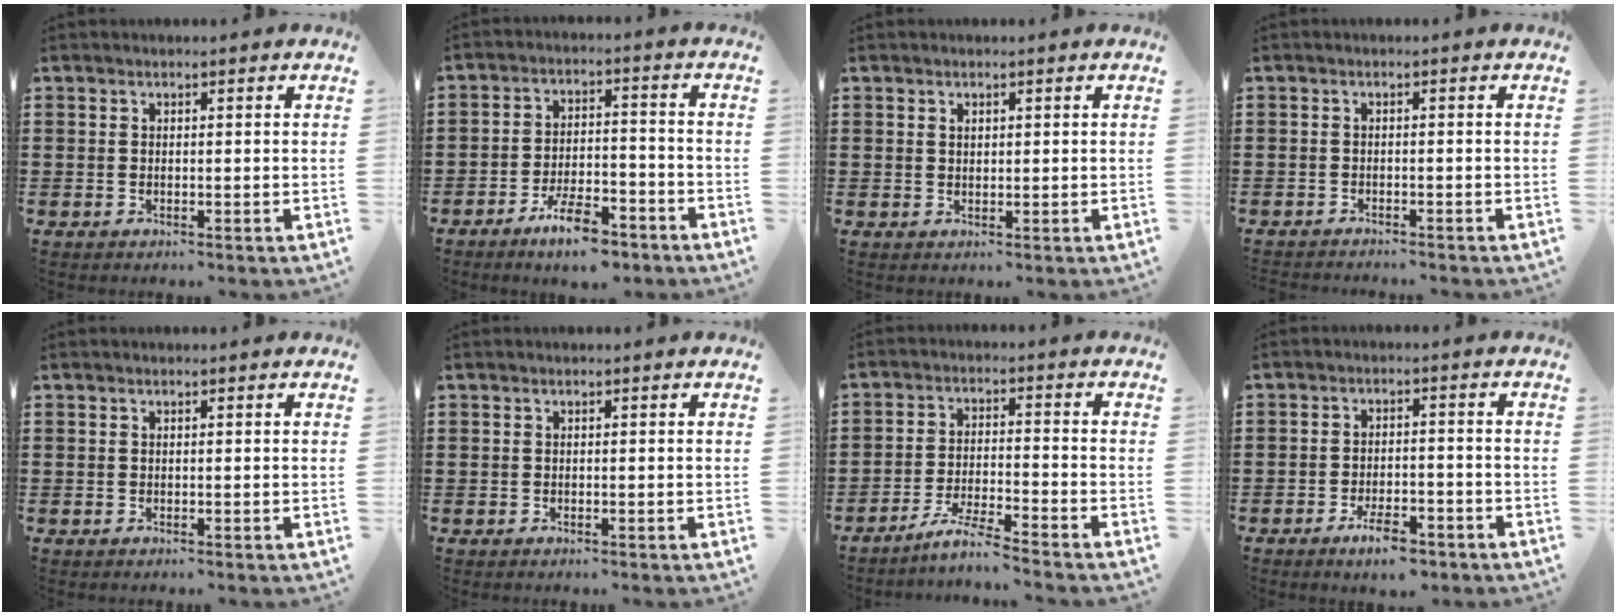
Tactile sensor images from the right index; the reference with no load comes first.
{"total": 7.4, "force": [-5.5, 2.0, 4.5], "torque": [-0.089, 0.008, -0.100]}
{"total": 0.8, "force": [0.5, 0.5, 0.4], "torque": [-0.009, 0.003, 0.009]}
{"total": 1.1, "force": [-1.1, -0.1, -0.1], "torque": [-0.001, 0.002, -0.024]}
{"total": 0.0}
{"total": 0.0}
{"total": 5.4, "force": [-4.9, -0.6, 2.3], "torque": [-0.051, -0.014, -0.096]}
{"total": 4.9, "force": [-3.5, 1.4, 3.2], "torque": [-0.056, 0.007, -0.063]}